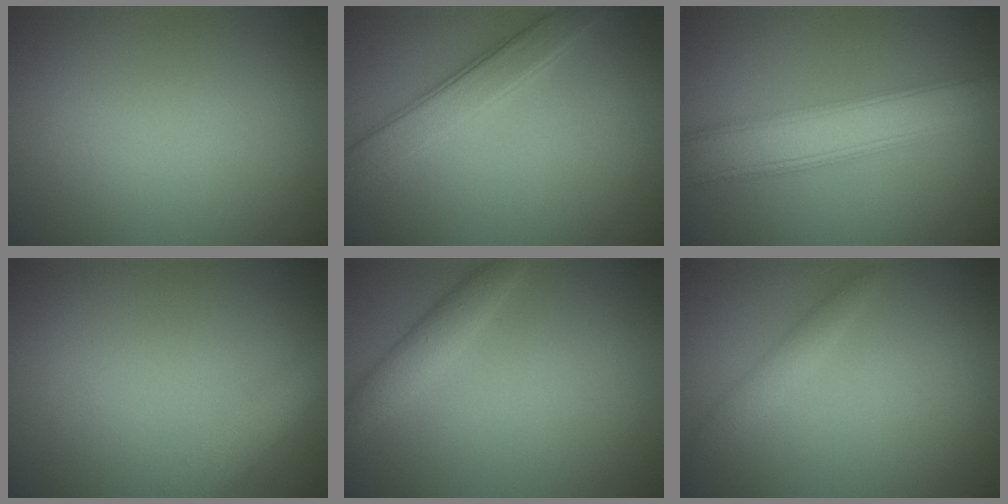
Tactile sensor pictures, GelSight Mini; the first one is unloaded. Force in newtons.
{"total": 3.3, "press": 3.3, "slide": 0.0}
{"total": 6.0, "press": 6.0, "slide": 0.1}
{"total": 3.4, "press": 3.4, "slide": 0.1}
{"total": 2.2, "press": 2.2, "slide": 0.1}
{"total": 1.5, "press": 1.5, "slide": 0.1}